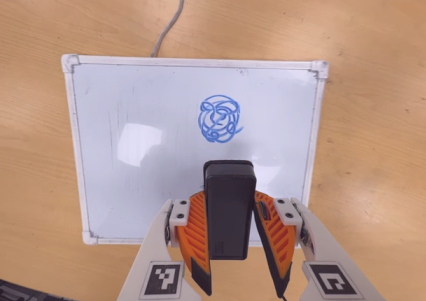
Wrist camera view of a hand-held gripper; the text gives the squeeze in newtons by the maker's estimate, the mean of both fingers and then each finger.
{"total": 4.3, "left": 3.5, "right": 5.1}